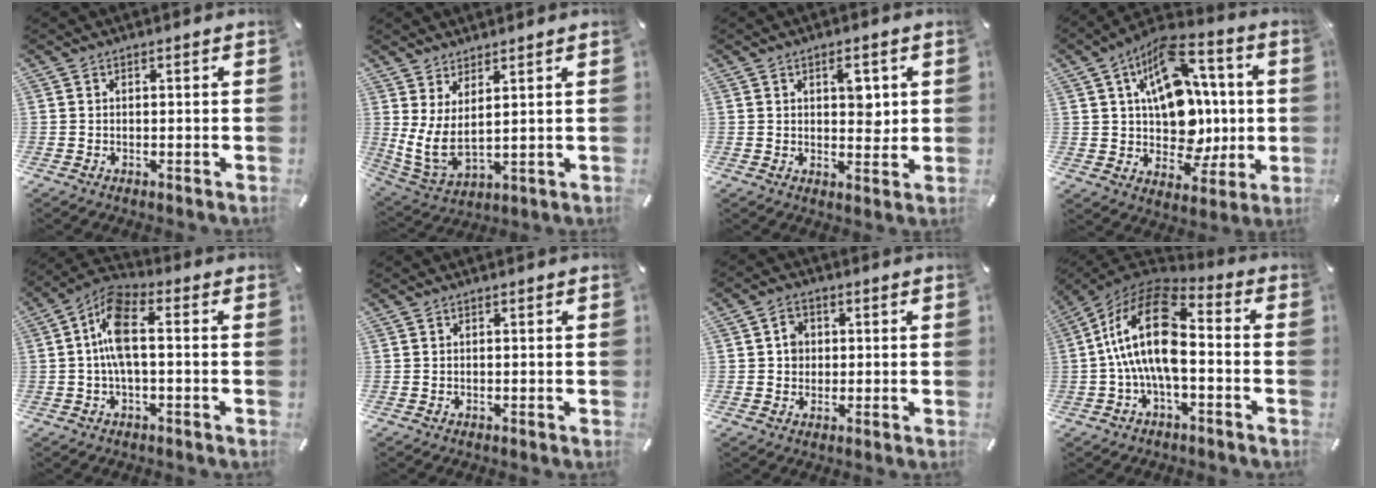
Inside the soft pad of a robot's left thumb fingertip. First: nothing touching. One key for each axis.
{"total": 6.5, "fx": 2.3, "fy": 3.2, "fz": 5.2, "tx": -0.127, "ty": -0.027, "tz": 0.044}
{"total": 5.7, "fx": 1.8, "fy": 3.3, "fz": 4.3, "tx": -0.043, "ty": -0.010, "tz": 0.020}
{"total": 18.0, "fx": 4.2, "fy": 12.8, "fz": 12.0, "tx": -0.189, "ty": -0.027, "tz": 0.084}
{"total": 9.7, "fx": -0.4, "fy": 4.3, "fz": 8.7, "tx": -0.186, "ty": 0.005, "tz": -0.010}
{"total": 0.0}
{"total": 4.0, "fx": 0.5, "fy": 3.7, "fz": 1.6, "tx": -0.013, "ty": 0.000, "tz": 0.002}
{"total": 18.0, "fx": -0.9, "fy": 9.0, "fz": 15.5, "tx": -0.321, "ty": 0.013, "tz": -0.017}